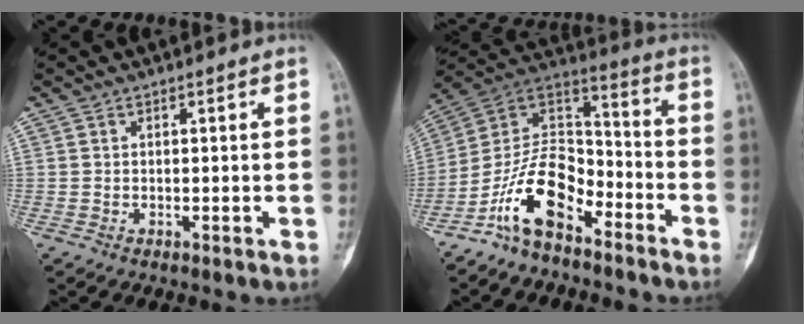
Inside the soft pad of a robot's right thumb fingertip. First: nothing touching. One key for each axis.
{"total": 14.5, "fx": -8.8, "fy": 7.3, "fz": 8.9, "tx": -0.152, "ty": 0.089, "tz": -0.174}